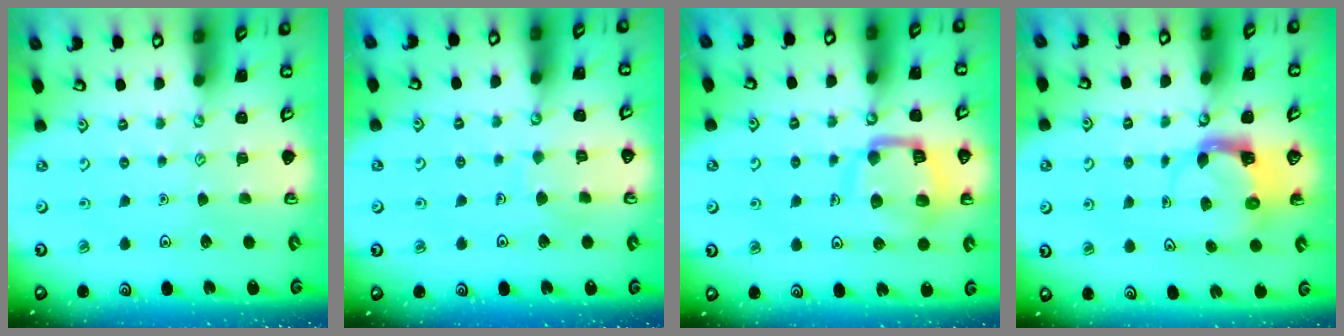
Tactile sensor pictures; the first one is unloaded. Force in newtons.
{"total": 5.6, "press": 5.6, "slide": 0.3}
{"total": 13.1, "press": 13.0, "slide": 1.5}
{"total": 3.9, "press": 3.8, "slide": 0.6}